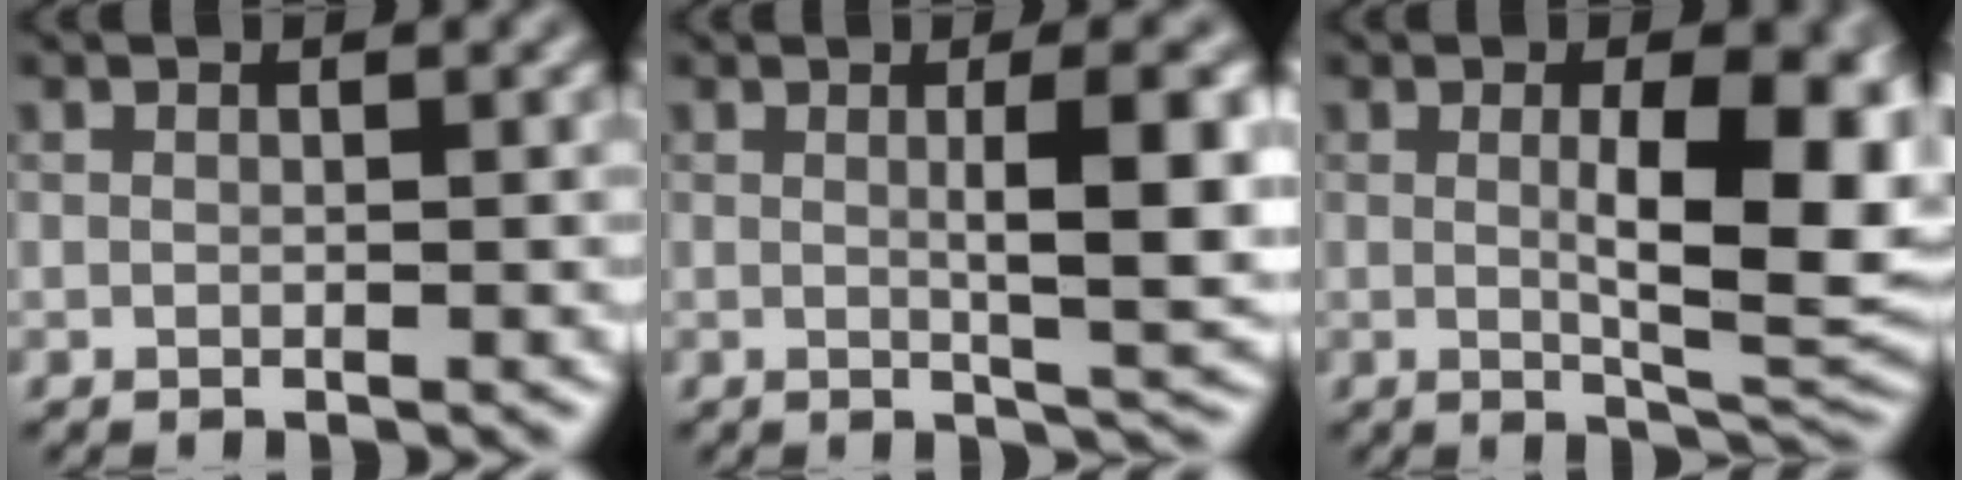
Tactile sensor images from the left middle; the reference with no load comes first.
{"total": 6.1, "force": [0.5, 1.3, 6.0], "torque": [-0.083, 0.001, 0.009]}
{"total": 9.3, "force": [0.6, 2.7, 8.9], "torque": [-0.125, -0.009, 0.015]}